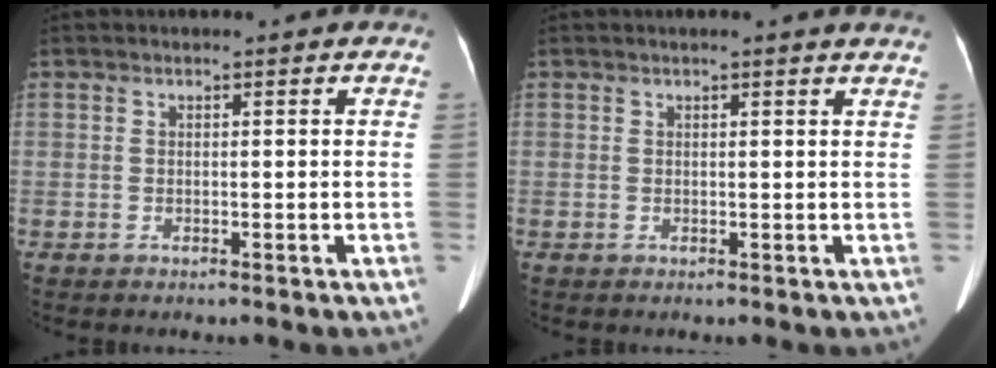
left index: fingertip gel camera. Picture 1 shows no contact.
{"total": 2.7, "force": [2.5, 0.2, 1.0], "torque": [-0.014, 0.007, 0.015]}